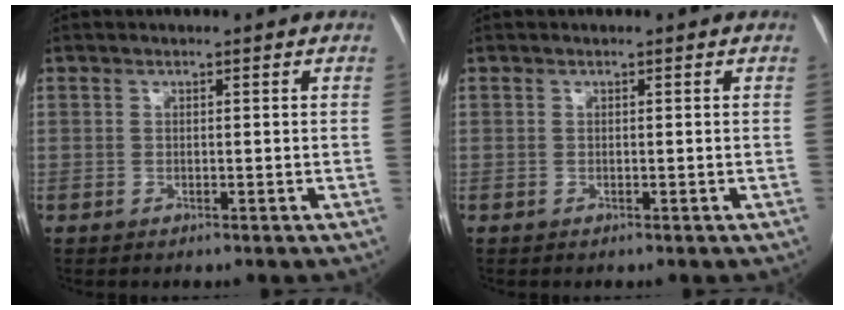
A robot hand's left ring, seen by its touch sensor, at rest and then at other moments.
{"total": 0.0}